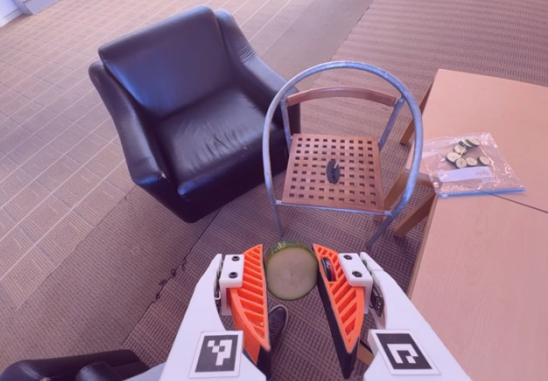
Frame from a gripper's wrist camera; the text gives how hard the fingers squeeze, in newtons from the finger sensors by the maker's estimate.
{"total": 8.2, "left": 8.0, "right": 8.4}